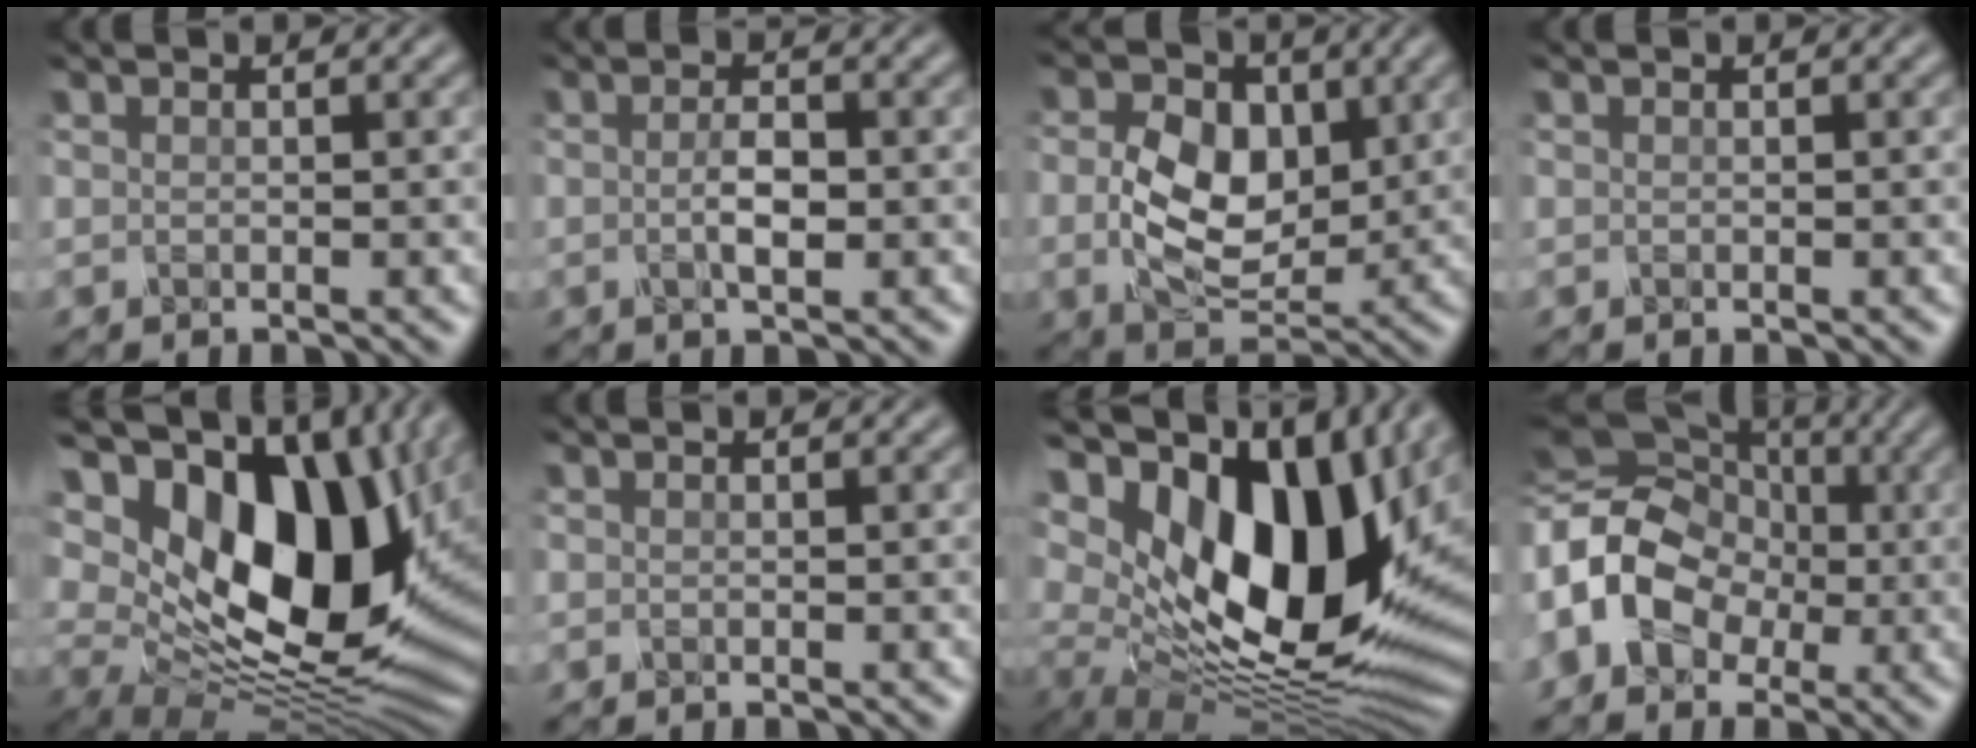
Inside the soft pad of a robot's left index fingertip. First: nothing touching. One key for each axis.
{"total": 2.2, "fx": -0.5, "fy": 0.7, "fz": 2.0, "tx": -0.041, "ty": -0.003, "tz": -0.010}
{"total": 7.3, "fx": 0.3, "fy": 4.8, "fz": 5.4, "tx": -0.100, "ty": -0.004, "tz": 0.004}
{"total": 0.0}
{"total": 18.9, "fx": 6.1, "fy": 11.3, "fz": 13.9, "tx": -0.253, "ty": -0.005, "tz": 0.134}
{"total": 0.0}
{"total": 18.7, "fx": 5.9, "fy": 10.6, "fz": 14.2, "tx": -0.248, "ty": 0.003, "tz": 0.117}
{"total": 12.8, "fx": -1.5, "fy": 10.2, "fz": 7.5, "tx": -0.142, "ty": 0.005, "tz": -0.060}